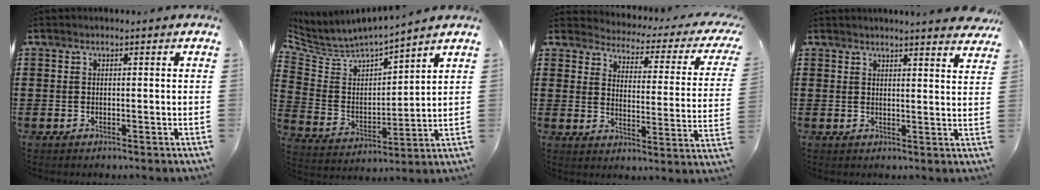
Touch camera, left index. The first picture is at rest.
{"total": 4.1, "force": [3.8, 1.5, 0.6], "torque": [-0.043, -0.031, 0.056]}
{"total": 2.3, "force": [2.2, 0.3, 0.6], "torque": [-0.032, -0.025, 0.028]}
{"total": 3.0, "force": [2.9, -0.5, 0.5], "torque": [-0.011, -0.013, 0.053]}